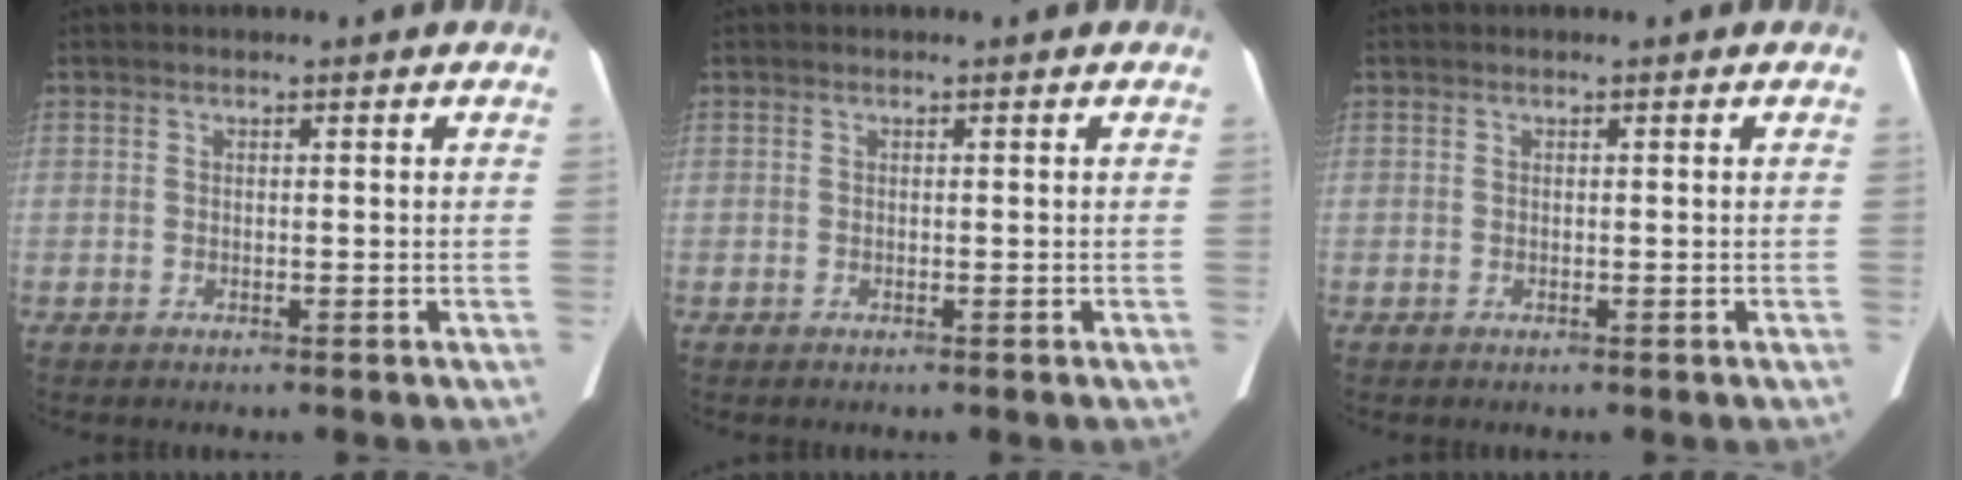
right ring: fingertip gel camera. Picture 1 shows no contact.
{"total": 0.0}
{"total": 0.0}